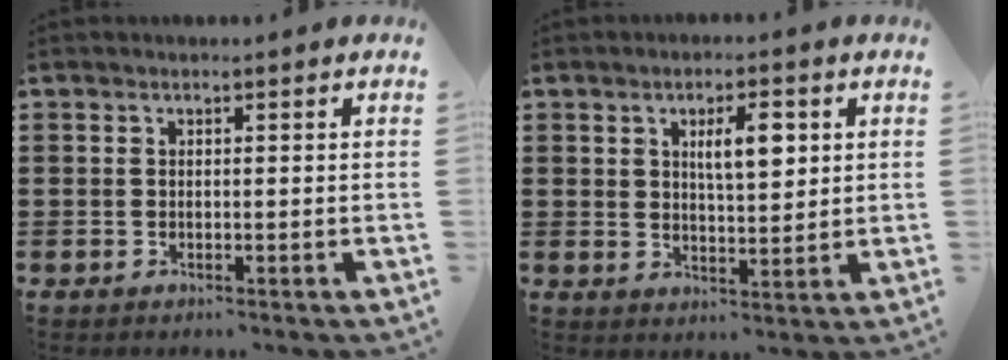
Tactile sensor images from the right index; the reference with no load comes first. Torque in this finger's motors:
{"motor_torque": [0.33, 0.31, 0.21, 0.05]}